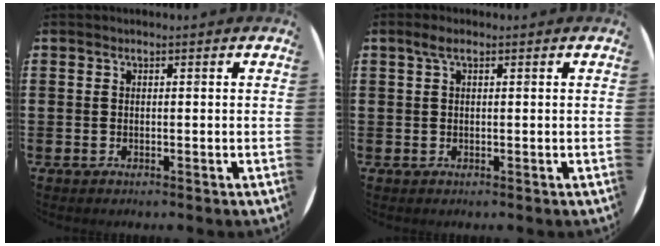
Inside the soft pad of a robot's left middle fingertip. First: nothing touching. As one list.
[{"total": 1.5, "force": [0.7, 0.5, 1.3], "torque": [-0.026, 0.005, 0.011]}]